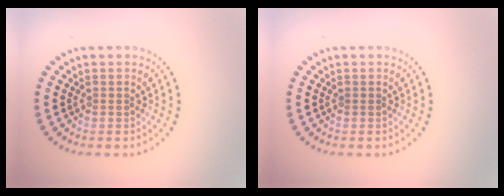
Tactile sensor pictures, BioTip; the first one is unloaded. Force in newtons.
{"total": 0.0}